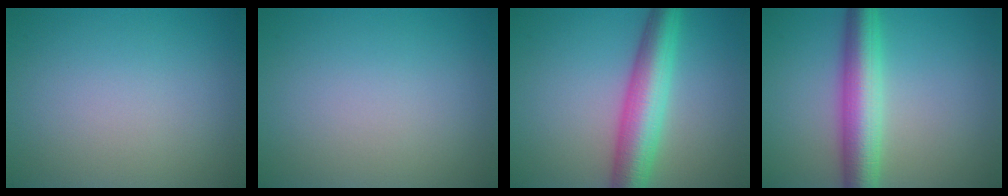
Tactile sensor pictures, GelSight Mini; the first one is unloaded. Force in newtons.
{"total": 0.0}
{"total": 6.8, "press": 6.8, "slide": 0.1}
{"total": 6.4, "press": 6.4, "slide": 0.0}